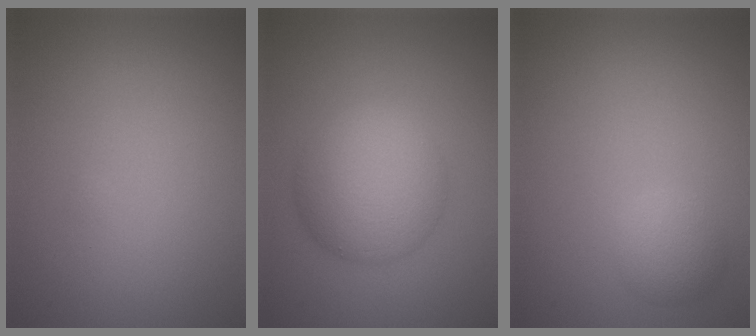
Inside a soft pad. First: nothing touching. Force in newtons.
{"total": 6.8, "press": 6.7, "slide": 0.1}
{"total": 2.1, "press": 2.1, "slide": 0.1}